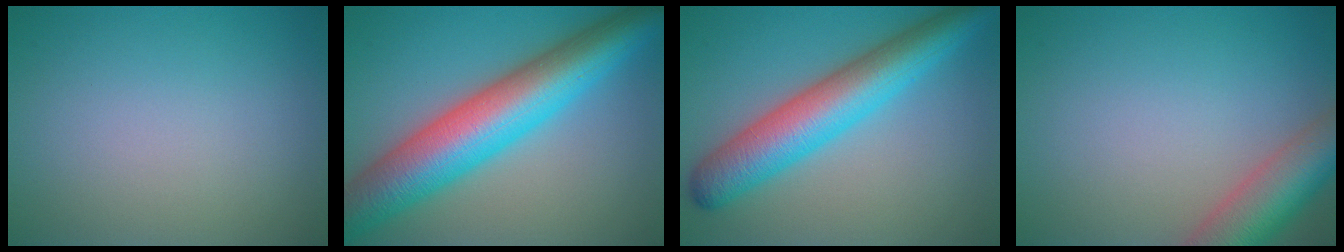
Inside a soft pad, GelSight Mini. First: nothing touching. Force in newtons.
{"total": 11.4, "press": 11.4, "slide": 0.4}
{"total": 8.1, "press": 8.1, "slide": 0.1}
{"total": 6.7, "press": 6.7, "slide": 0.4}